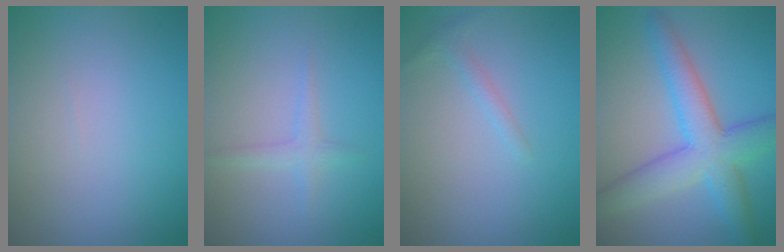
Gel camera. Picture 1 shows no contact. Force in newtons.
{"total": 1.3, "press": 1.3, "slide": 0.1}
{"total": 1.1, "press": 1.1, "slide": 0.1}
{"total": 6.6, "press": 6.6, "slide": 0.1}